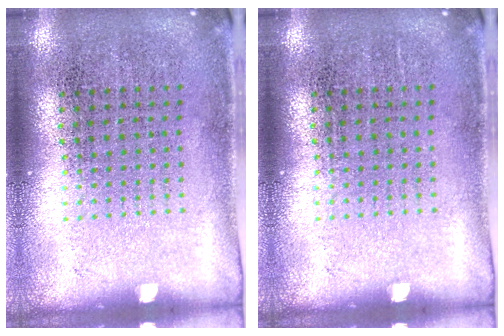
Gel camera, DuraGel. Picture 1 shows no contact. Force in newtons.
{"total": 0.0}